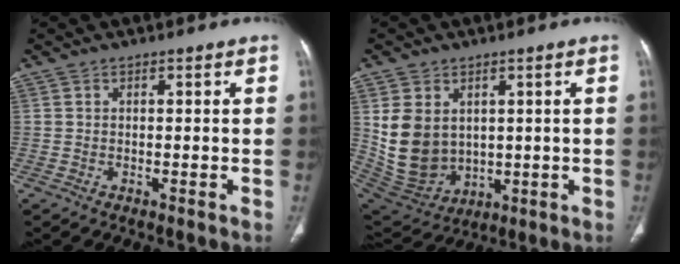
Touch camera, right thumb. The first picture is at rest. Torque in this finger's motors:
{"motor_torque": [-0.66, 1.13, 0.92, 0.85, 0.37]}